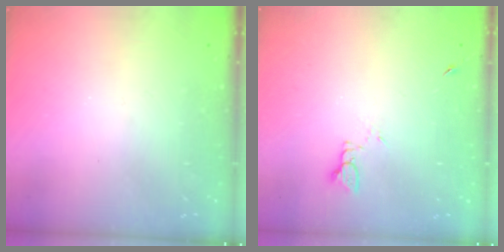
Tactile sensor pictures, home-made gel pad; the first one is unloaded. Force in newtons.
{"total": 2.0, "press": 2.0, "slide": 0.3}